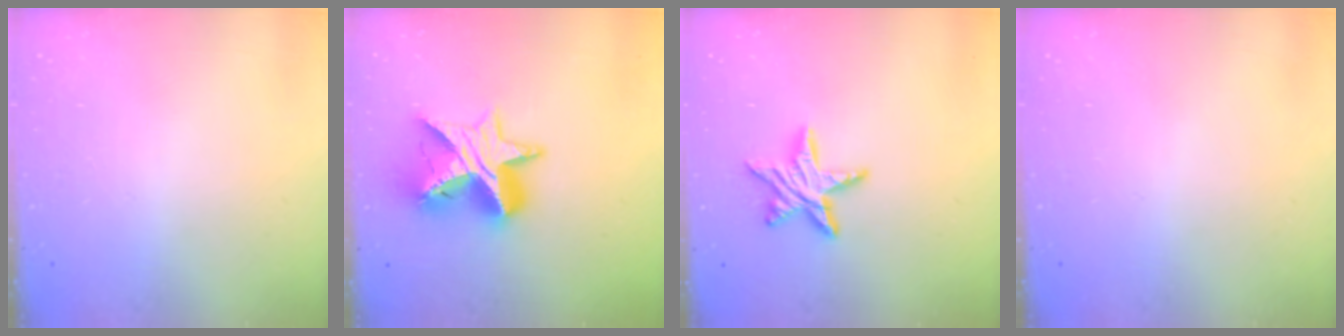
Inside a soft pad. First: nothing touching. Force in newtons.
{"total": 14.6, "press": 14.5, "slide": 1.0}
{"total": 10.2, "press": 10.2, "slide": 0.5}
{"total": 0.0}